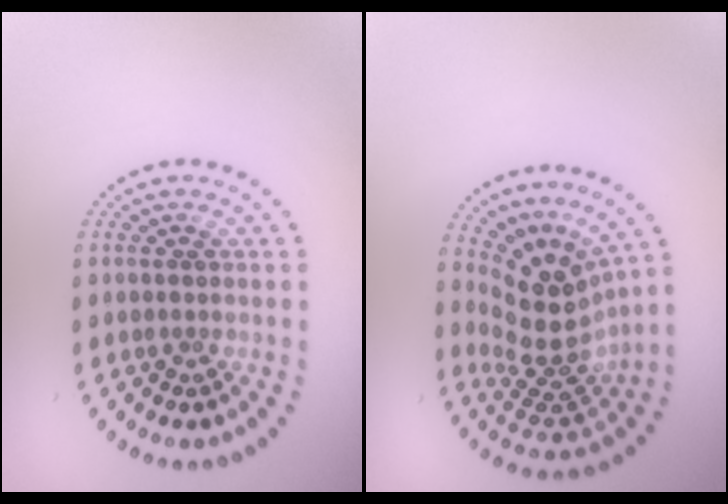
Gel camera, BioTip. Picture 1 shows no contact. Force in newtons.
{"total": 5.1, "press": 3.7, "slide": 3.6}